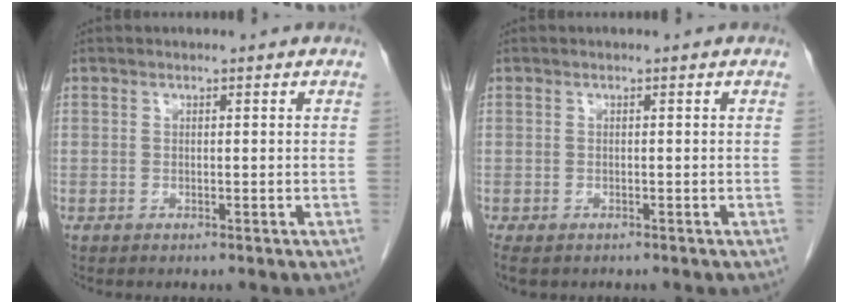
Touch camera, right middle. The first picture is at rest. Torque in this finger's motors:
{"motor_torque": [0.29, -0.08, 0.03, 0.03]}